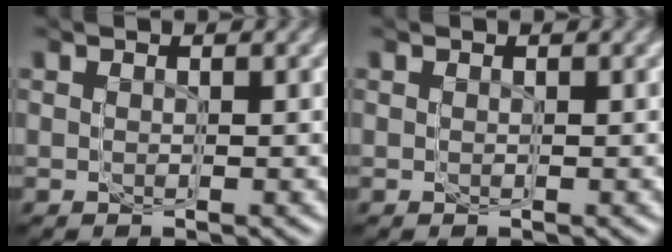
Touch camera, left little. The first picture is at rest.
{"total": 0.0}